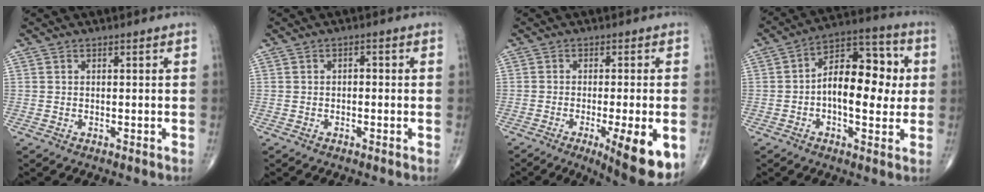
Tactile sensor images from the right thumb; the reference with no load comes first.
{"total": 1.1, "force": [-0.1, 0.7, 0.8], "torque": [-0.005, 0.003, -0.005]}
{"total": 12.0, "force": [-4.3, 2.3, 11.0], "torque": [-0.135, -0.012, -0.054]}
{"total": 15.1, "force": [0.2, 8.1, 12.8], "torque": [-0.167, 0.029, -0.007]}